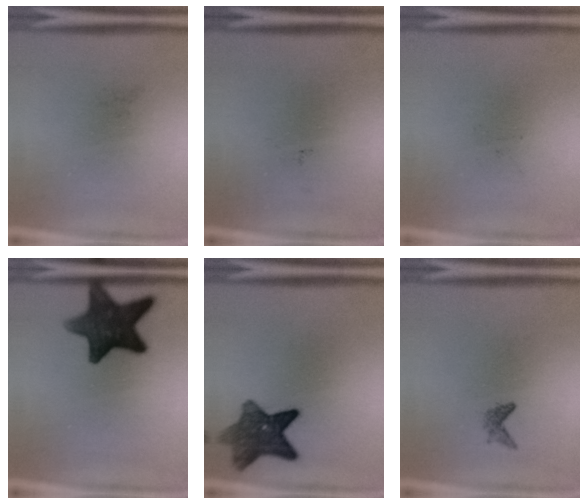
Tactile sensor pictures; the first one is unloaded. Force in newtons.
{"total": 0.0}
{"total": 0.0}
{"total": 13.4}
{"total": 8.6}
{"total": 1.1}